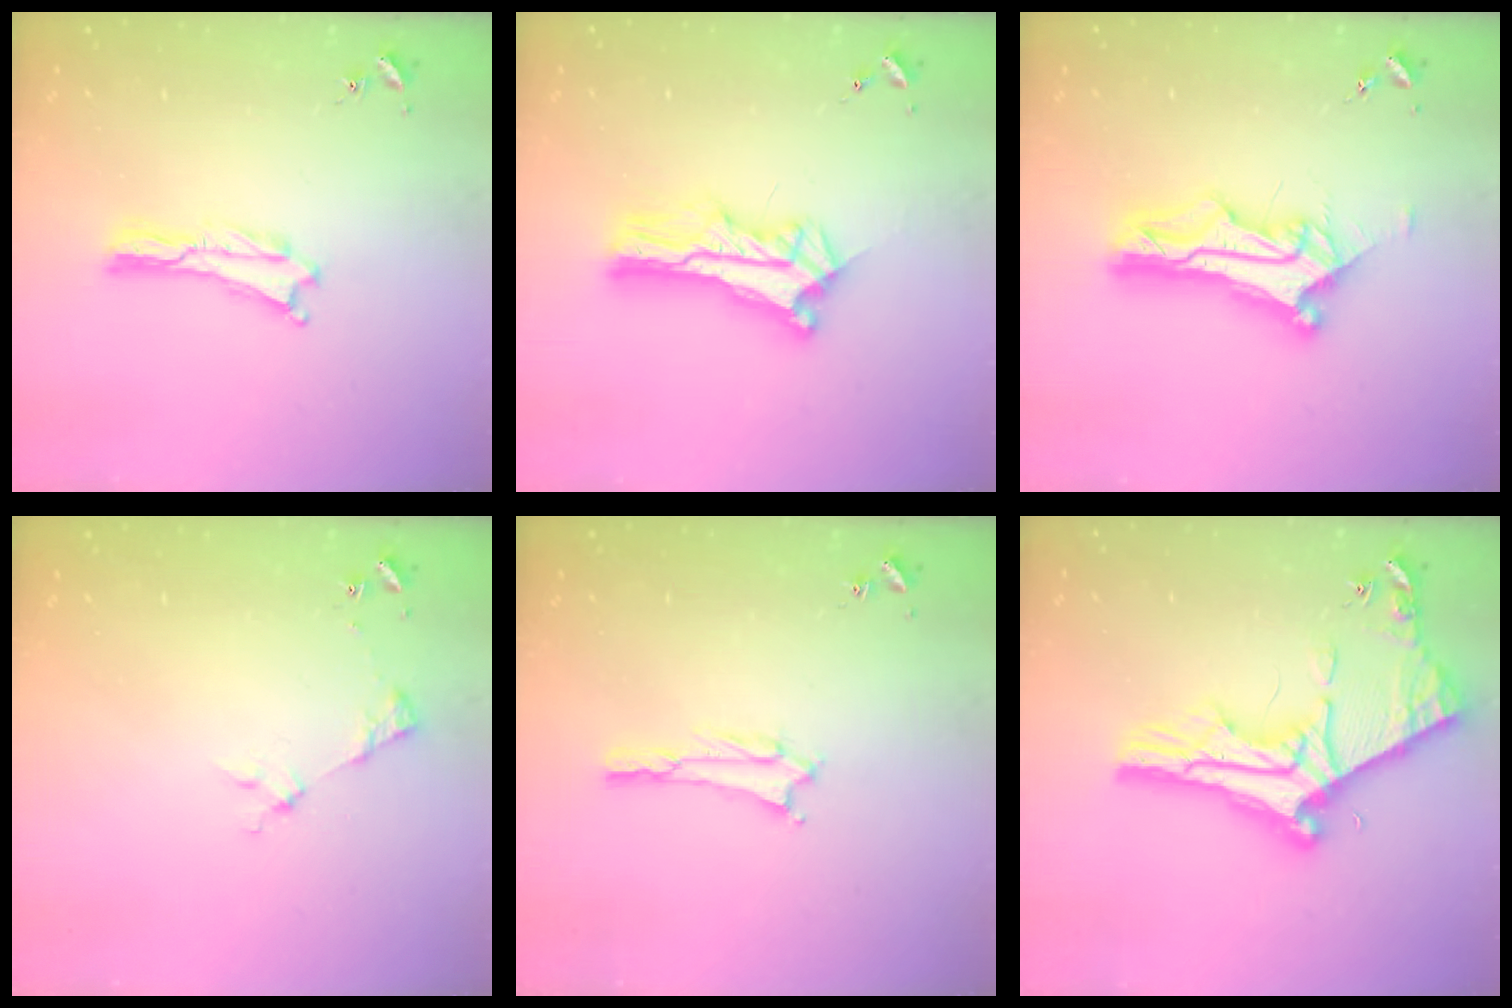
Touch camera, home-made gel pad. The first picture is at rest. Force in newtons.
{"total": 9.3, "press": 9.3, "slide": 0.7}
{"total": 10.8, "press": 10.7, "slide": 0.9}
{"total": 2.9, "press": 2.9, "slide": 0.4}
{"total": 1.5, "press": 1.5, "slide": 0.3}
{"total": 10.5, "press": 10.4, "slide": 1.0}